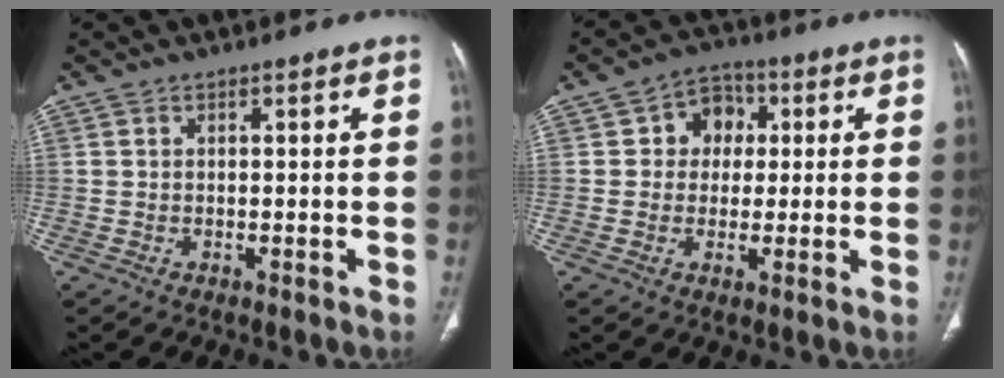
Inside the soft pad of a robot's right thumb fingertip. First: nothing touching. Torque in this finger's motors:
{"motor_torque": [-0.42, 0.16, -0.05, -0.06, 0.06]}